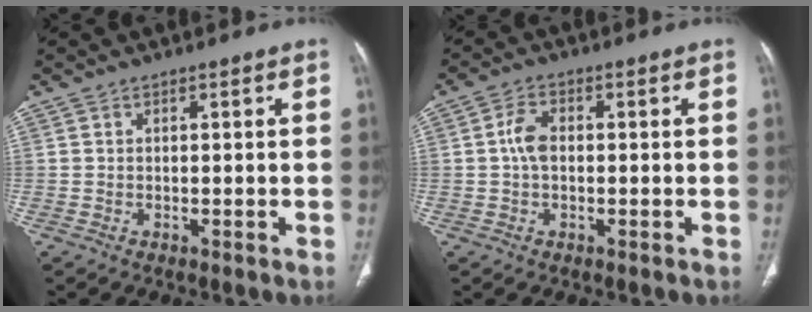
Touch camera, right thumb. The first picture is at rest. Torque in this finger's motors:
{"motor_torque": [0.86, 0.66, 0.66, -0.33, 0.01]}